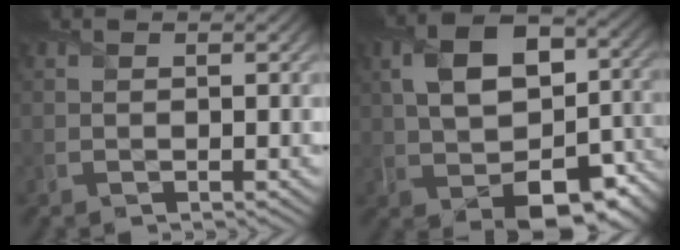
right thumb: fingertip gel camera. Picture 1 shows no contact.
{"total": 15.2, "force": [-2.5, 8.9, 12.0], "torque": [-0.203, -0.008, -0.034]}